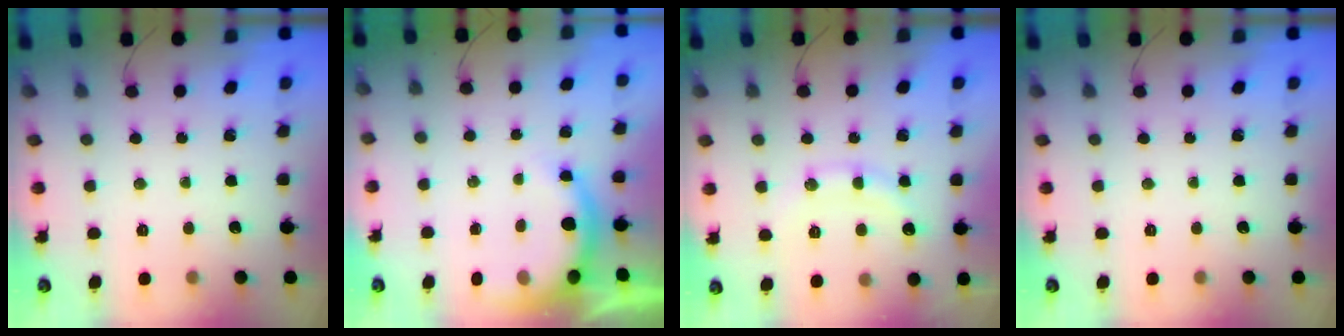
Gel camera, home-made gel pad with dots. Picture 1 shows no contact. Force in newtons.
{"total": 6.4, "press": 6.4, "slide": 0.5}
{"total": 12.3, "press": 12.3, "slide": 0.8}
{"total": 0.0}